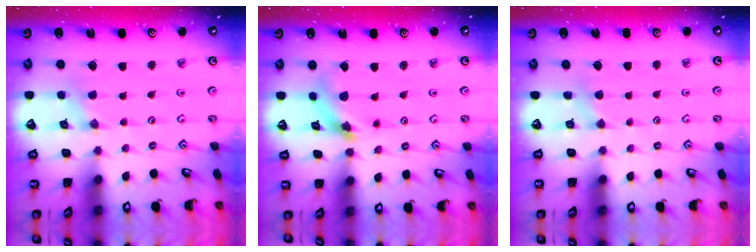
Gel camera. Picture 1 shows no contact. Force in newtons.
{"total": 9.3, "press": 9.2, "slide": 1.1}
{"total": 2.5, "press": 2.5, "slide": 0.4}